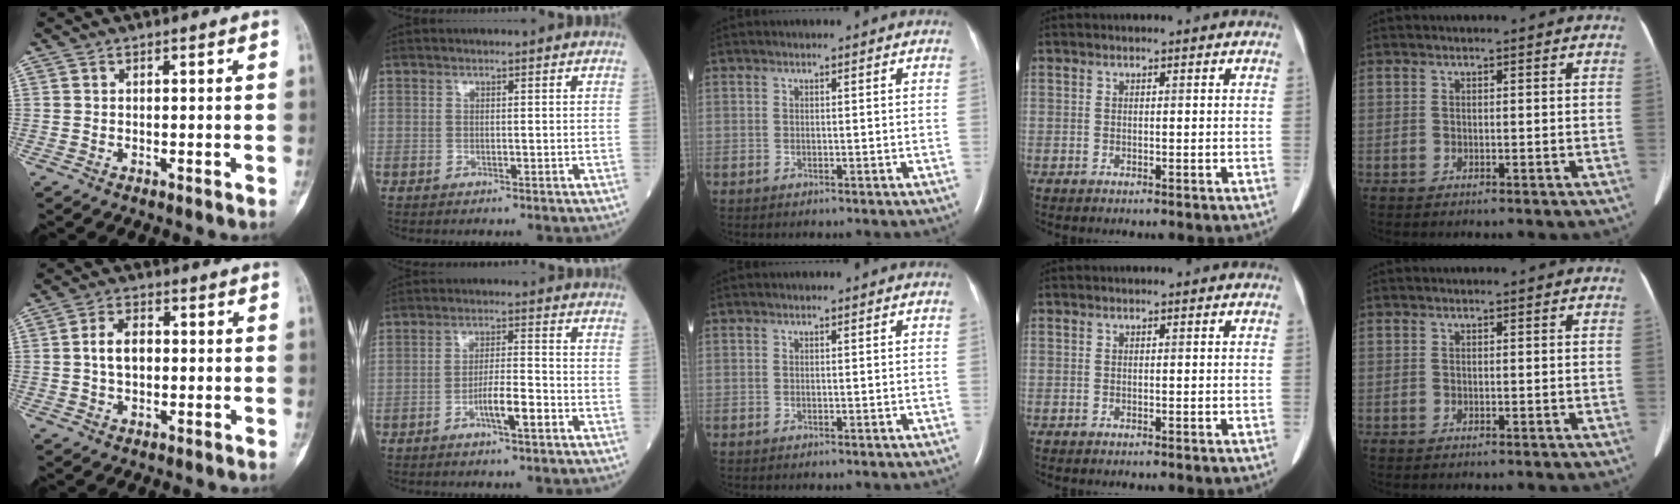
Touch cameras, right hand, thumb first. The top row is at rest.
{"thumb": {"total": 5.5, "force": [0.2, 3.6, 4.2], "torque": [-0.073, 0.013, 0.000]}, "index": {"total": 5.1, "force": [-2.6, 0.5, 4.4], "torque": [-0.078, 0.000, -0.049]}}